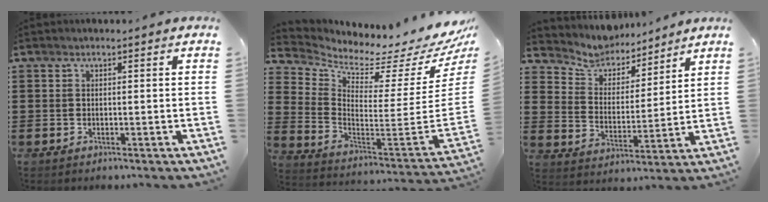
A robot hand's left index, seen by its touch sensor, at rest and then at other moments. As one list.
[{"total": 2.0, "force": [1.5, 0.4, 1.2], "torque": [-0.030, -0.061, 0.012]}, {"total": 6.2, "force": [5.9, 1.6, 0.2], "torque": [-0.041, -0.039, 0.105]}]